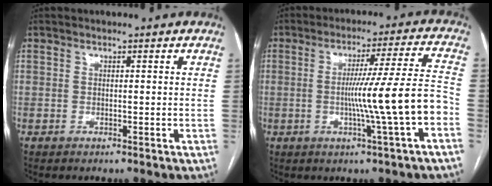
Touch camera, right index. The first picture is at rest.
{"total": 11.8, "force": [-3.1, -1.6, 11.3], "torque": [-0.178, 0.002, -0.047]}